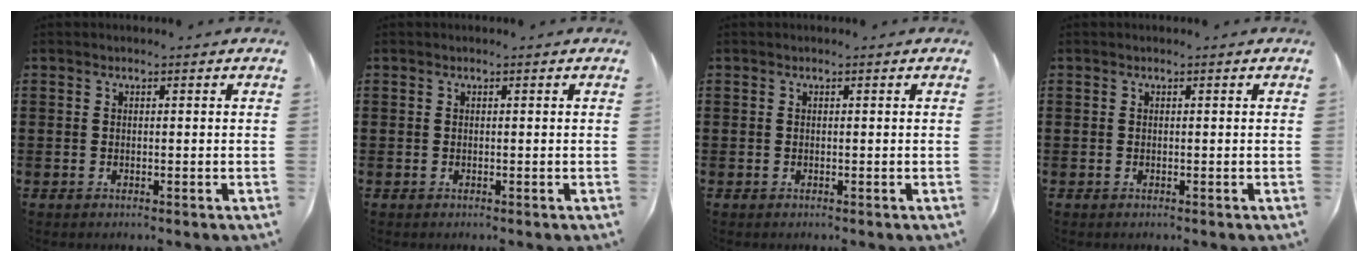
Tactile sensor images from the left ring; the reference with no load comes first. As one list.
[{"total": 0.0}, {"total": 0.0}, {"total": 0.0}]